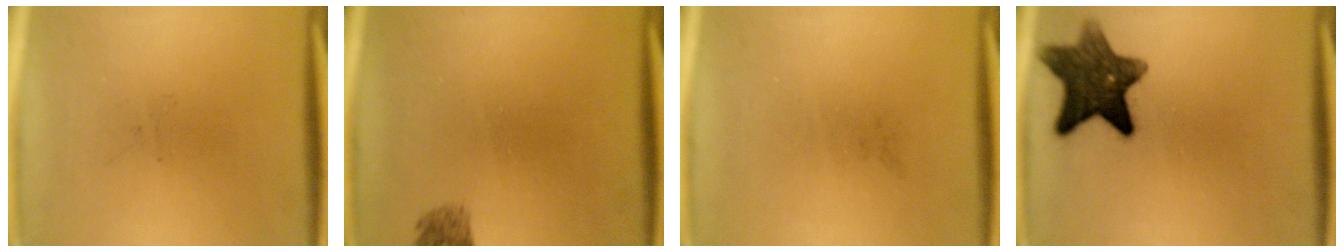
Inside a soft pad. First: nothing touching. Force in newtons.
{"total": 1.4}
{"total": 0.0}
{"total": 10.7}